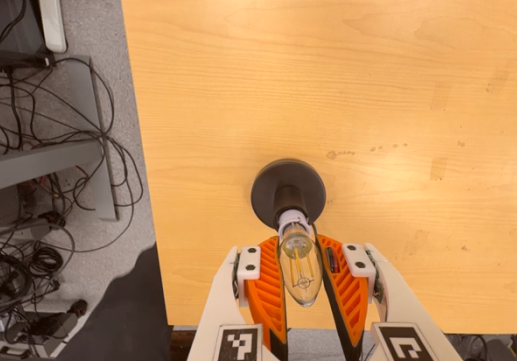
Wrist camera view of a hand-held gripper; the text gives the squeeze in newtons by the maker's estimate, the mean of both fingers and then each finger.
{"total": 13.2, "left": 12.9, "right": 13.6}